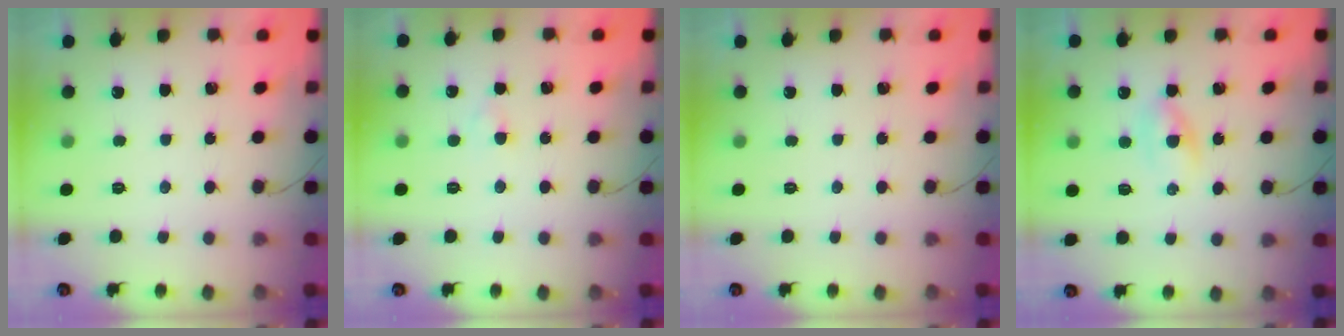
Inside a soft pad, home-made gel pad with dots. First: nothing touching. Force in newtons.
{"total": 1.6, "press": 1.4, "slide": 0.9}
{"total": 0.0}
{"total": 3.6, "press": 3.4, "slide": 1.0}